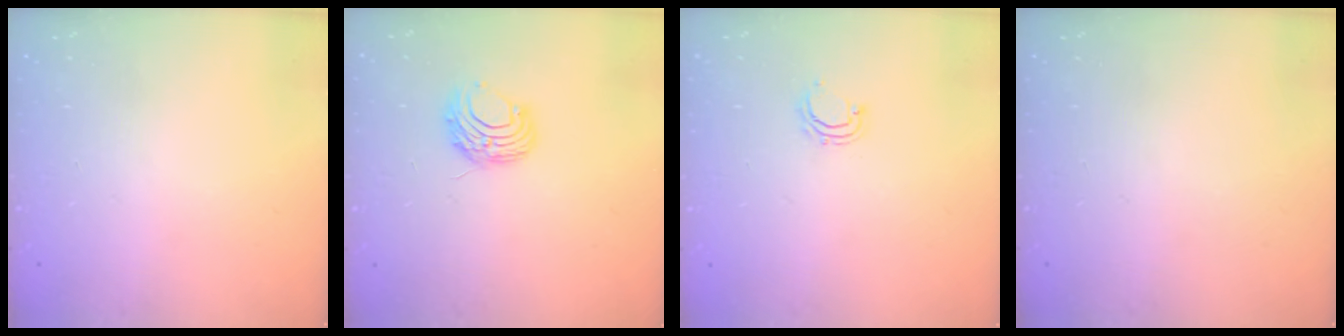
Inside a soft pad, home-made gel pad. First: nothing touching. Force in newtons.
{"total": 7.6, "press": 7.6, "slide": 0.5}
{"total": 4.9, "press": 4.8, "slide": 0.9}
{"total": 0.0}